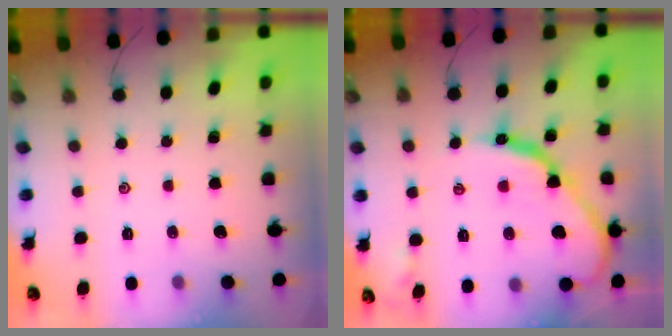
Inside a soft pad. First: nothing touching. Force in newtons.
{"total": 16.3, "press": 16.3, "slide": 0.9}